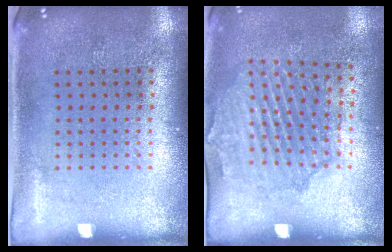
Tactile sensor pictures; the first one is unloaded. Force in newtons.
{"total": 1.5, "press": 1.5, "slide": 0.4}